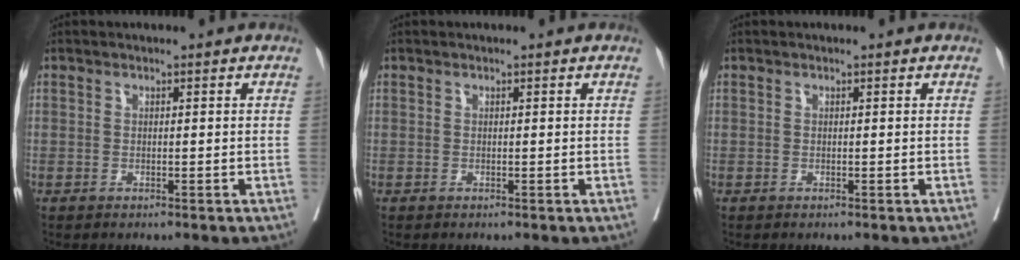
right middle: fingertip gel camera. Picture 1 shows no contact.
{"total": 0.0}
{"total": 0.0}